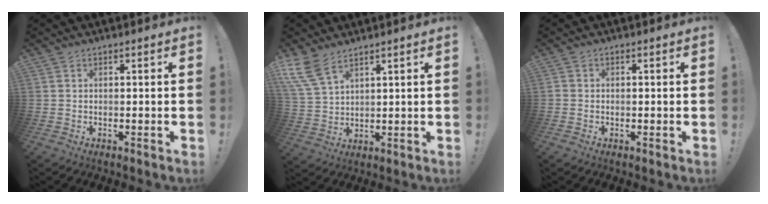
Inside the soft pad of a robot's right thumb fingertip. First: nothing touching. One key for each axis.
{"total": 9.0, "fx": 6.1, "fy": 4.3, "fz": 5.0, "tx": -0.107, "ty": -0.027, "tz": 0.124}
{"total": 0.7, "fx": -0.4, "fy": 0.5, "fz": 0.2, "tx": -0.004, "ty": 0.002, "tz": -0.007}